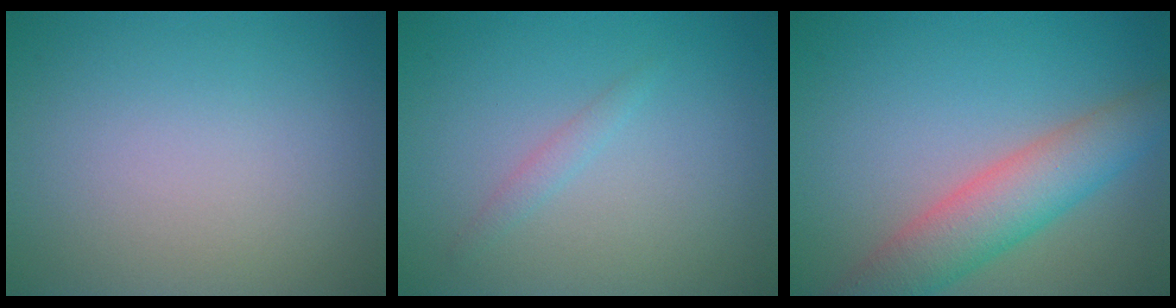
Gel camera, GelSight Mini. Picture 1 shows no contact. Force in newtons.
{"total": 1.0, "press": 1.0, "slide": 0.1}
{"total": 5.9, "press": 5.9, "slide": 0.2}